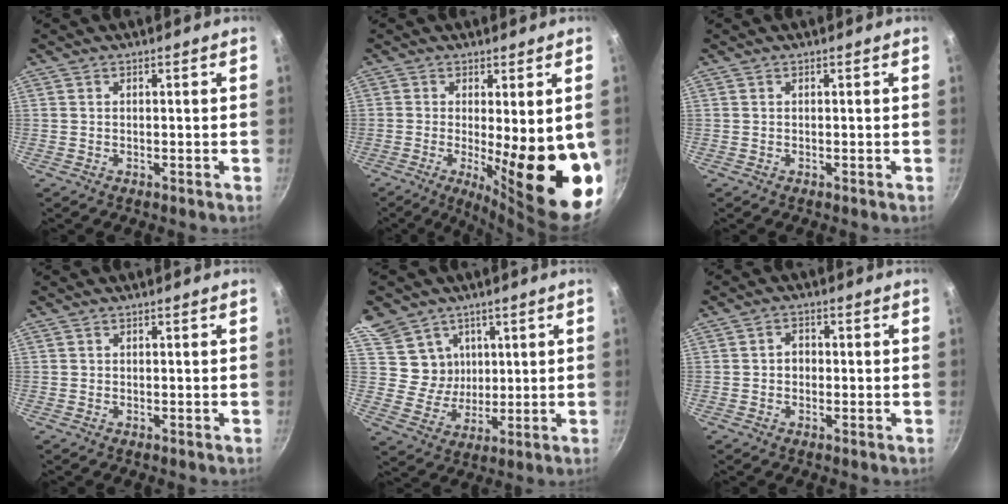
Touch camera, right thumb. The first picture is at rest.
{"total": 18.4, "force": [-2.2, 5.6, 17.4], "torque": [-0.211, -0.036, -0.016]}
{"total": 0.0}
{"total": 0.0}
{"total": 10.1, "force": [4.7, 8.5, 3.0], "torque": [-0.032, -0.029, 0.095]}
{"total": 2.4, "force": [-0.2, 2.0, 1.3], "torque": [-0.008, 0.010, -0.005]}